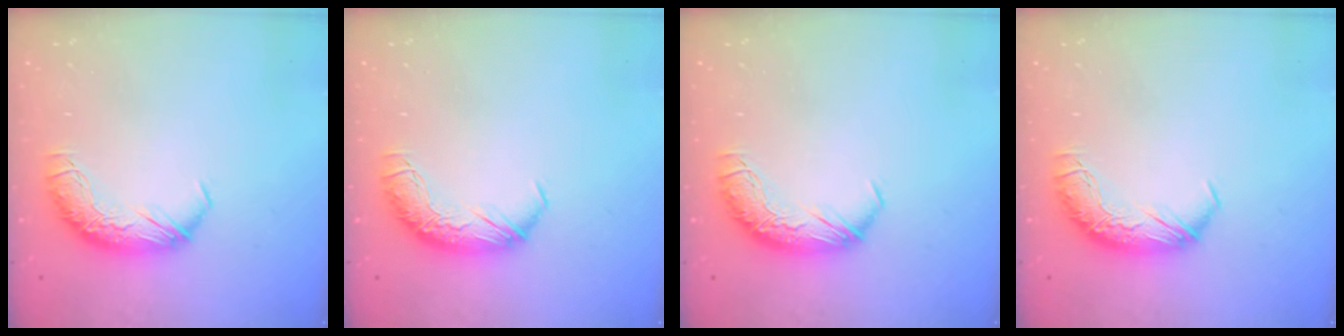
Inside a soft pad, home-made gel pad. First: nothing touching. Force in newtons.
{"total": 0.0}
{"total": 0.0}
{"total": 0.0}